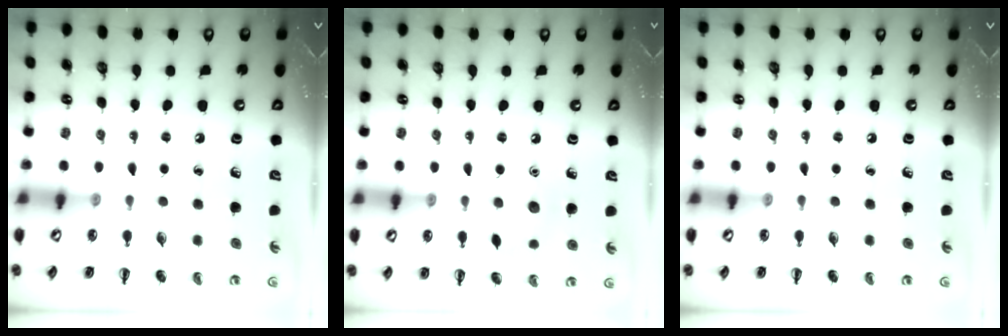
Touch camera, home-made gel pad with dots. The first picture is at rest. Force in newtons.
{"total": 7.2, "press": 7.0, "slide": 1.5}
{"total": 0.0}